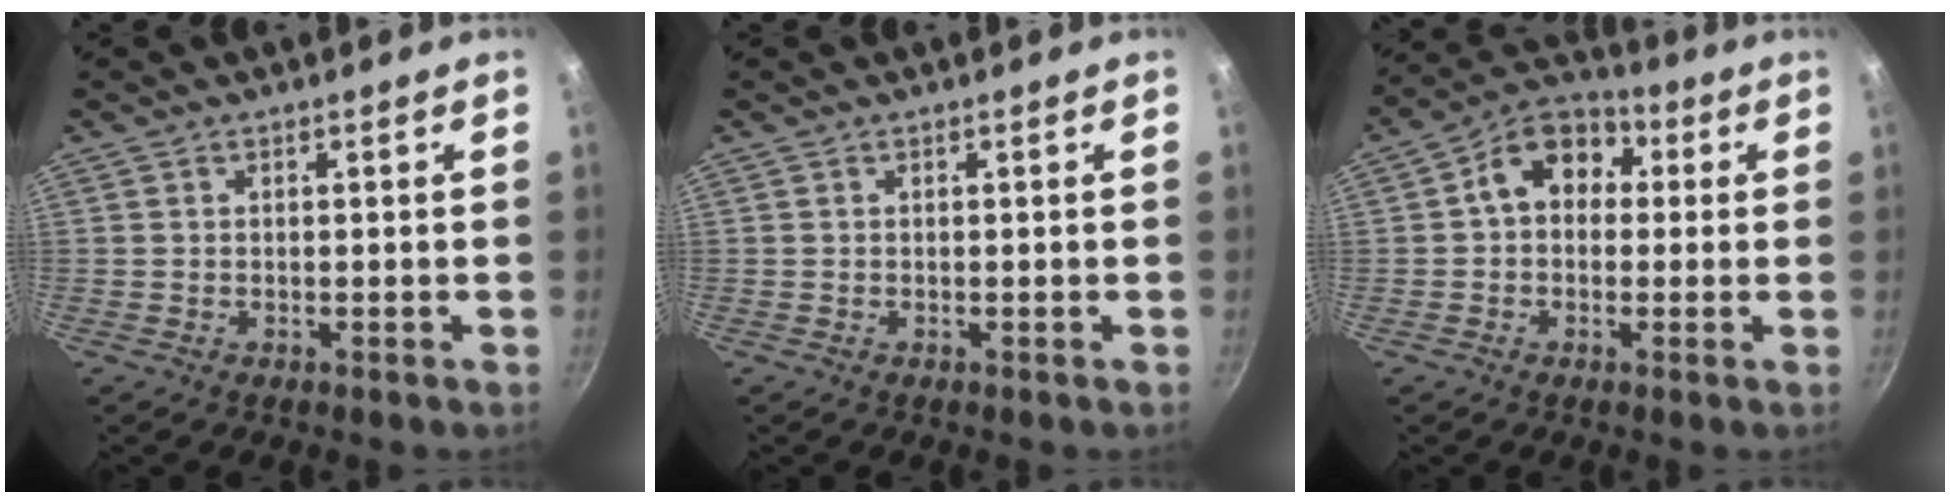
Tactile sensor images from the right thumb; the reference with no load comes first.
{"total": 0.0}
{"total": 10.6, "force": [1.6, 8.1, 6.6], "torque": [-0.064, 0.028, 0.003]}